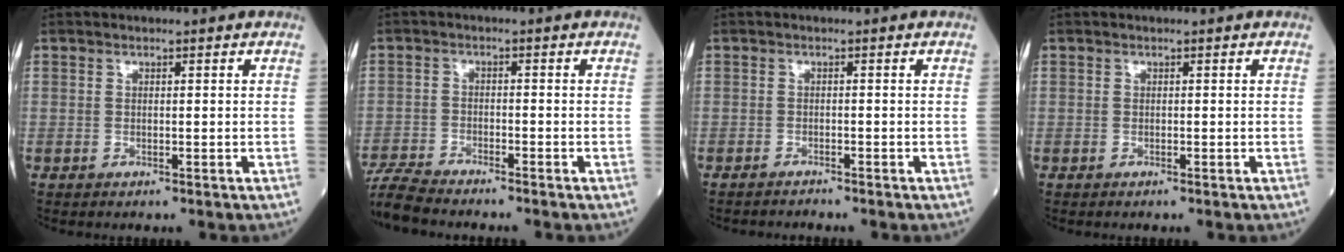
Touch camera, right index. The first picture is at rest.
{"total": 6.2, "force": [-6.0, -0.1, 1.7], "torque": [-0.031, -0.020, -0.110]}
{"total": 0.9, "force": [-0.9, 0.0, -0.2], "torque": [-0.002, -0.005, -0.016]}
{"total": 0.0}